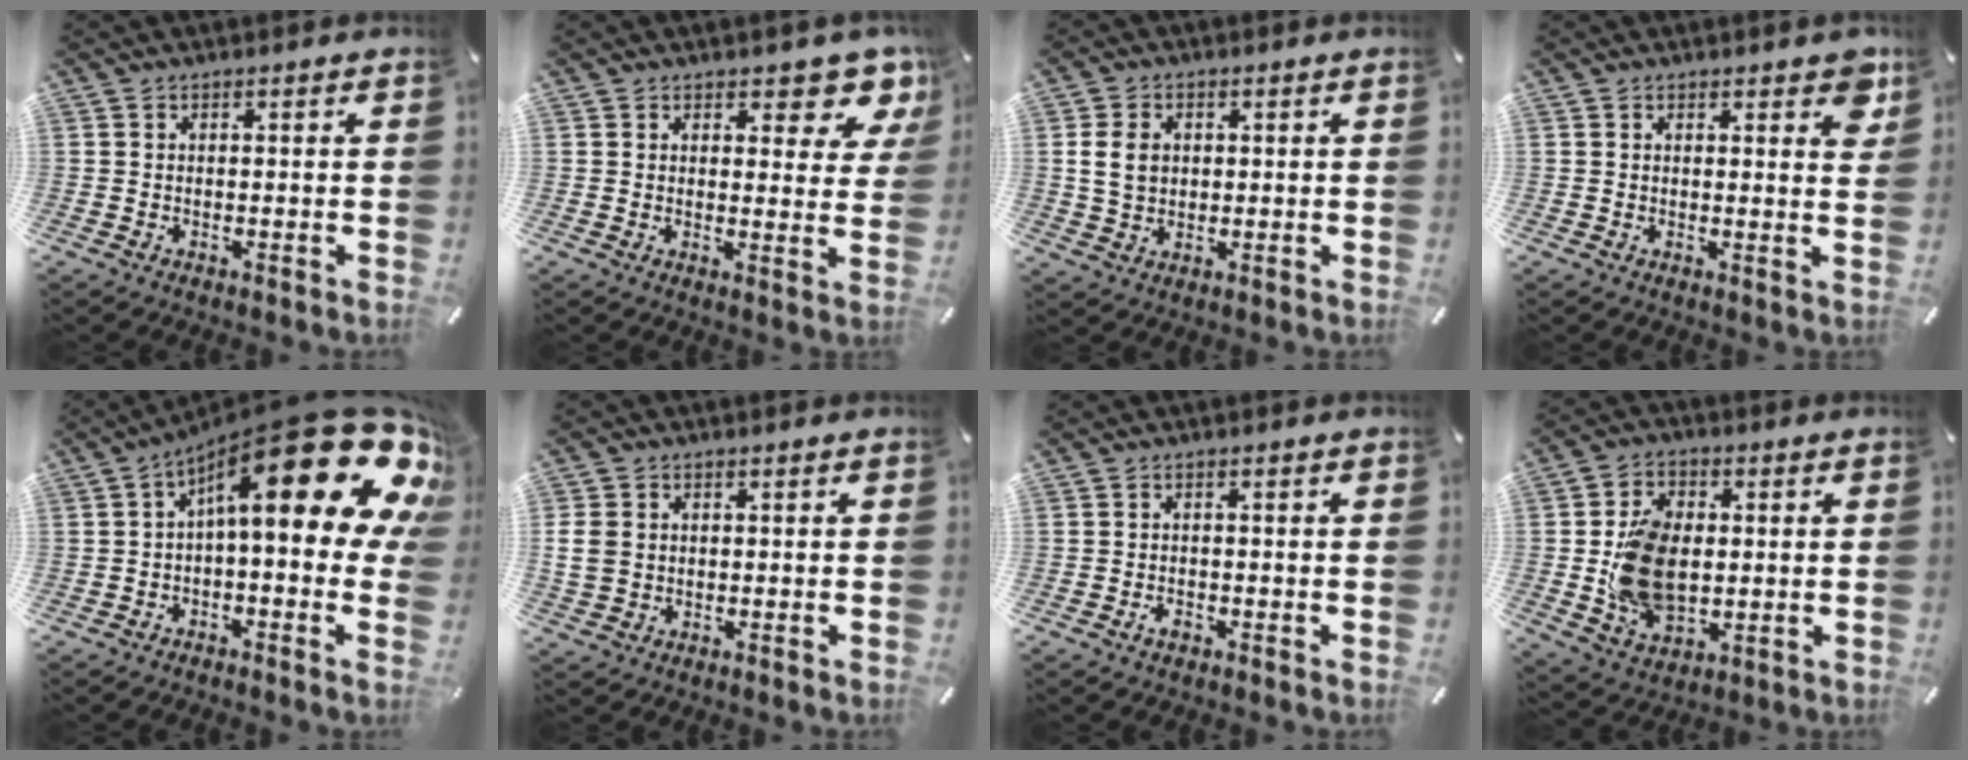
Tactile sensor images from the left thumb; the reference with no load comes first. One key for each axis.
{"total": 7.6, "fx": 5.7, "fy": 3.6, "fz": 3.5, "tx": -0.021, "ty": -0.046, "tz": 0.094}
{"total": 6.0, "fx": 0.8, "fy": 5.0, "fz": 3.3, "tx": -0.075, "ty": 0.002, "tz": 0.011}
{"total": 4.5, "fx": 2.9, "fy": 1.9, "fz": 2.8, "tx": -0.022, "ty": -0.015, "tz": 0.045}
{"total": 26.3, "fx": 10.2, "fy": 8.8, "fz": 22.6, "tx": -0.337, "ty": -0.088, "tz": 0.174}
{"total": 4.8, "fx": 0.2, "fy": 4.1, "fz": 2.5, "tx": -0.062, "ty": 0.004, "tz": 0.004}
{"total": 1.7, "fx": -1.0, "fy": 1.0, "fz": 1.0, "tx": -0.020, "ty": 0.005, "tz": -0.018}
{"total": 13.5, "fx": -0.1, "fy": 9.9, "fz": 9.2, "tx": -0.196, "ty": 0.009, "tz": 0.000}